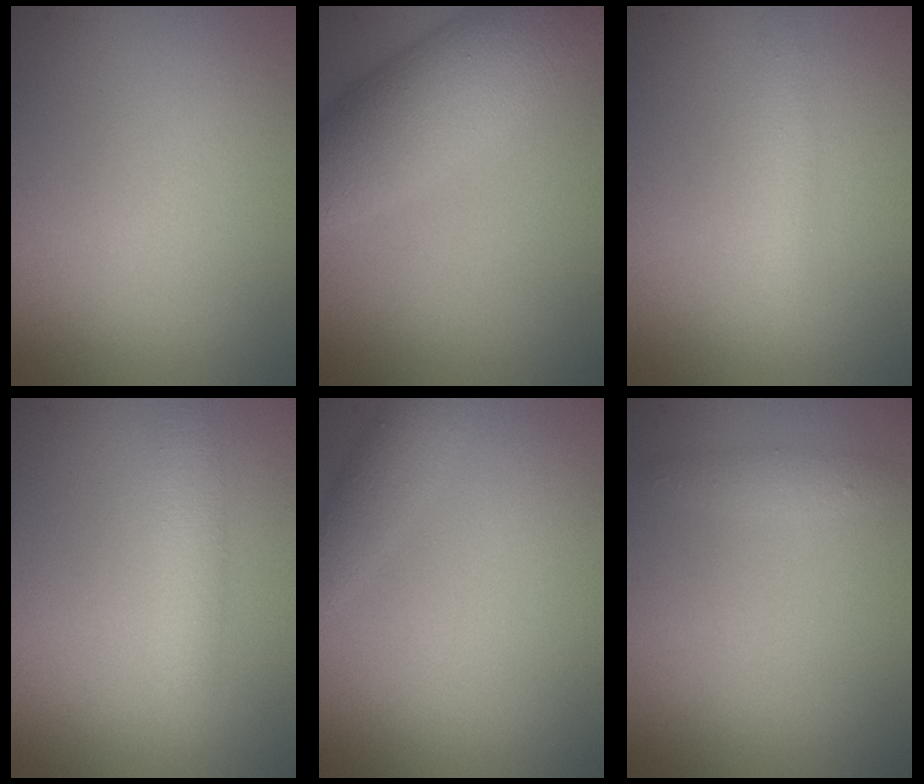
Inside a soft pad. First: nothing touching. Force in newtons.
{"total": 7.6, "press": 7.6, "slide": 0.2}
{"total": 1.6, "press": 1.6, "slide": 0.0}
{"total": 2.4, "press": 2.4, "slide": 0.1}
{"total": 1.9, "press": 1.9, "slide": 0.1}
{"total": 1.1, "press": 1.1, "slide": 0.0}